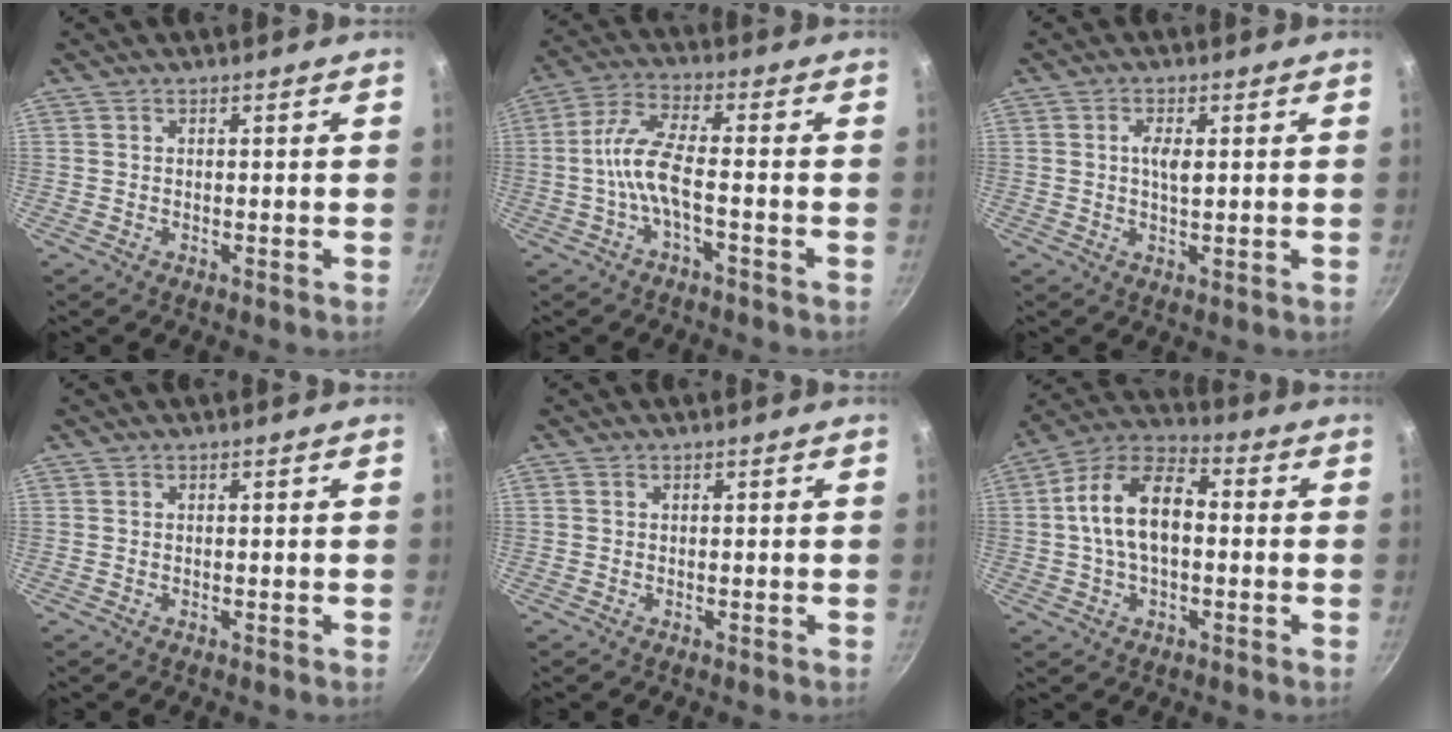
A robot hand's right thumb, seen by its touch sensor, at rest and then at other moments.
{"total": 8.0, "force": [-2.3, 2.3, 7.3], "torque": [-0.166, 0.029, -0.055]}
{"total": 3.5, "force": [0.7, 1.4, 3.2], "torque": [-0.057, 0.000, 0.011]}
{"total": 0.0}
{"total": 0.0}
{"total": 13.5, "force": [0.3, 7.9, 11.0], "torque": [-0.178, 0.038, -0.011]}